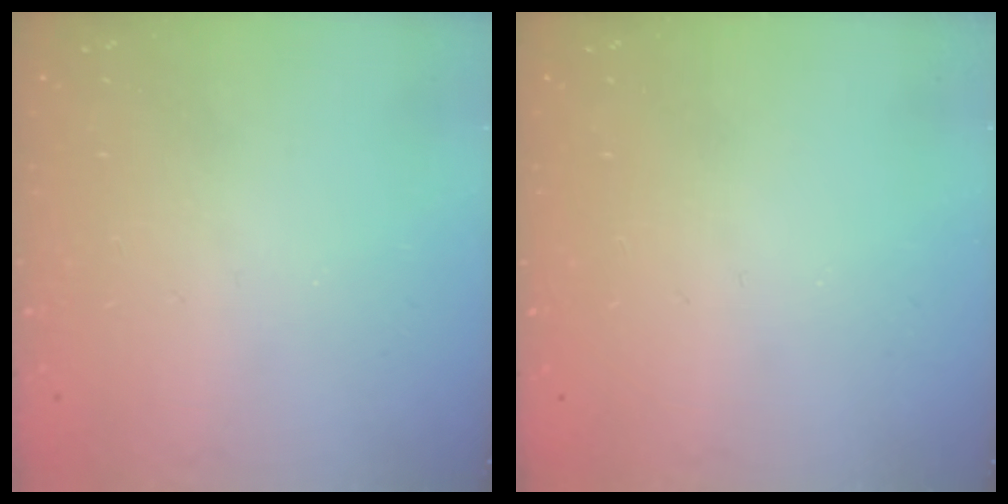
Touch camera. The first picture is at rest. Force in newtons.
{"total": 0.0}